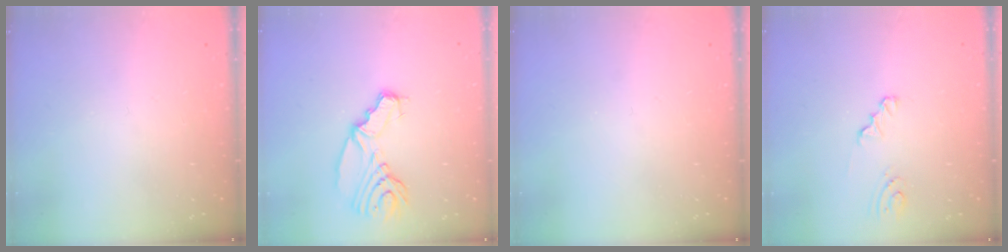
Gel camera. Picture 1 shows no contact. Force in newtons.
{"total": 10.8, "press": 10.6, "slide": 2.2}
{"total": 0.0}
{"total": 2.4, "press": 2.4, "slide": 0.3}